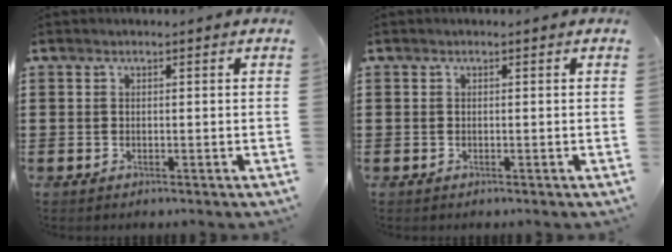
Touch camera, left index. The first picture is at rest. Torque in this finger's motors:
{"motor_torque": [0.01, -0.01, 0.00, 0.00]}